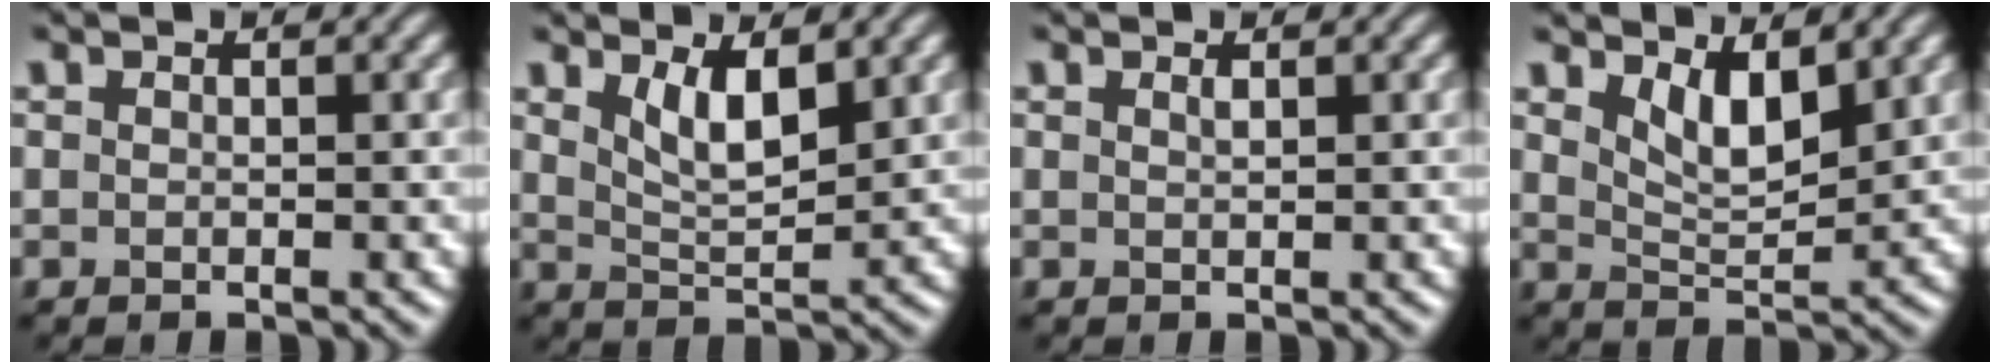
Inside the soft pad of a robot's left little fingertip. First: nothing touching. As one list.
[{"total": 3.8, "force": [2.0, 1.3, 2.9], "torque": [-0.059, -0.008, 0.040]}, {"total": 0.5, "force": [0.4, 0.1, 0.4], "torque": [-0.006, 0.000, 0.008]}, {"total": 3.8, "force": [2.2, 1.5, 2.8], "torque": [-0.056, -0.010, 0.040]}]